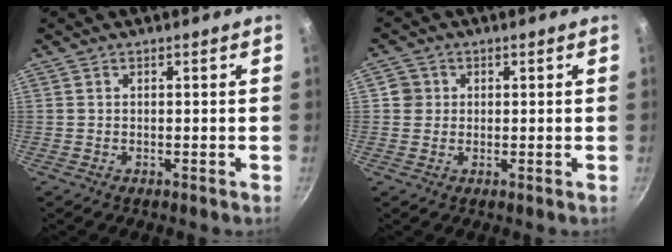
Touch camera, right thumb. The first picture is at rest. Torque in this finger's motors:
{"motor_torque": [0.23, 0.55, 0.23, -0.09, -0.02]}